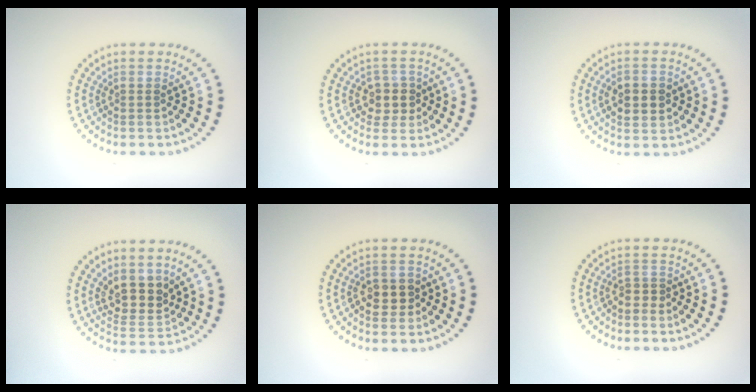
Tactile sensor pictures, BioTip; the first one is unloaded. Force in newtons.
{"total": 2.3, "press": 2.1, "slide": 1.0}
{"total": 3.0, "press": 3.0, "slide": 0.2}
{"total": 3.4, "press": 3.0, "slide": 1.5}
{"total": 2.4, "press": 2.4, "slide": 0.4}
{"total": 1.0, "press": 0.7, "slide": 0.7}